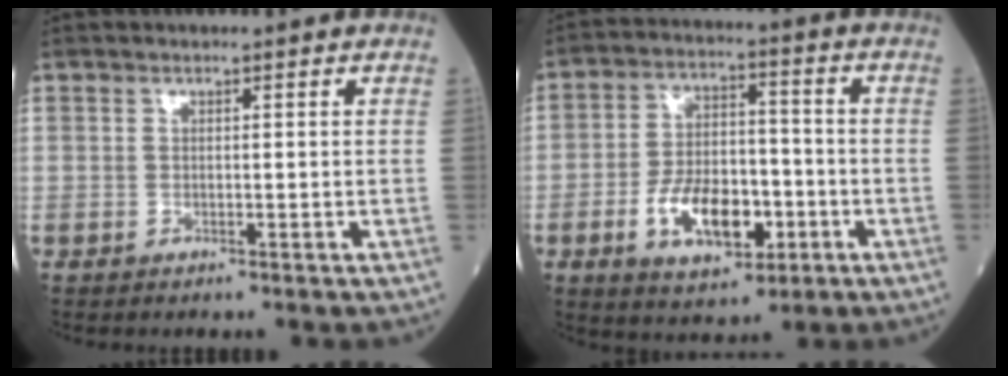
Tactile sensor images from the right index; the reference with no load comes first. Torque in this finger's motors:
{"motor_torque": [0.58, -0.56, 0.17, 0.16]}